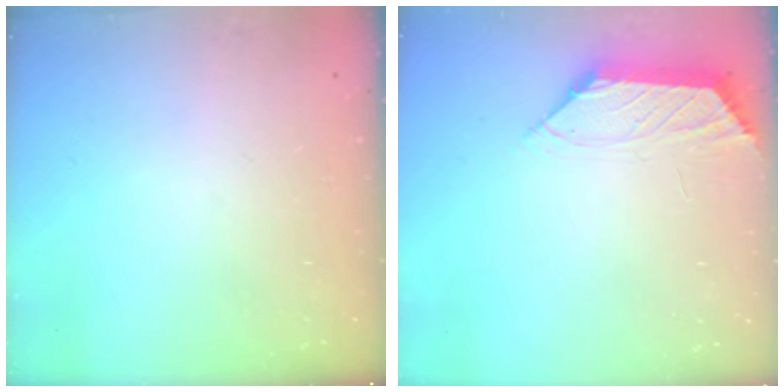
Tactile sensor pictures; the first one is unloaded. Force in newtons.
{"total": 3.2, "press": 3.1, "slide": 0.6}